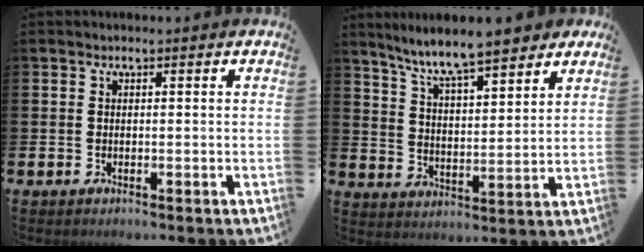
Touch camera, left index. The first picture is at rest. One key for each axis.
{"total": 9.0, "fx": 8.1, "fy": 1.4, "fz": 3.6, "tx": -0.093, "ty": -0.048, "tz": 0.142}